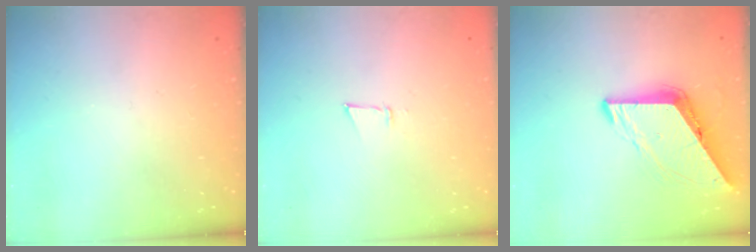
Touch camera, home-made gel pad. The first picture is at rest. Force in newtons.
{"total": 3.4, "press": 3.4, "slide": 0.6}
{"total": 8.9, "press": 8.9, "slide": 1.0}